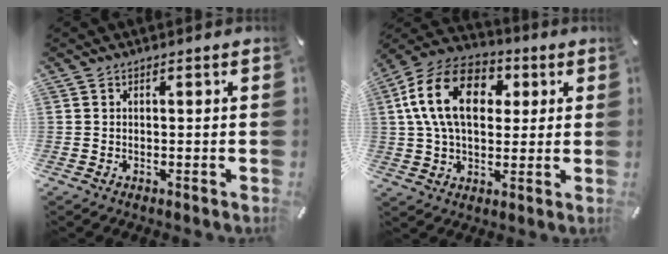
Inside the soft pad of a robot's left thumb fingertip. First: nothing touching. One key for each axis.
{"total": 17.3, "fx": 3.4, "fy": 12.1, "fz": 11.8, "tx": -0.240, "ty": 0.013, "tz": 0.058}